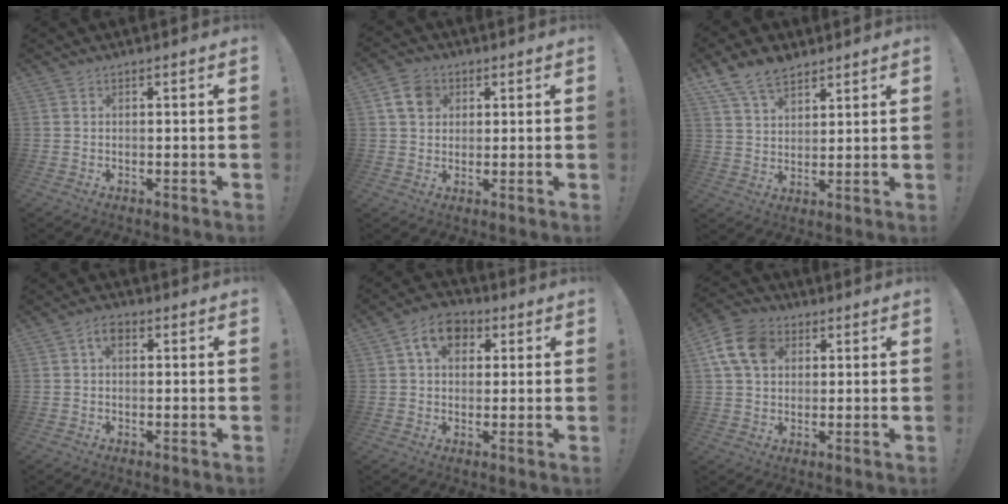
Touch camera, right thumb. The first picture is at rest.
{"total": 7.5, "force": [3.0, 5.9, 3.6], "torque": [-0.065, 0.002, 0.062]}
{"total": 9.9, "force": [7.2, 5.3, 4.1], "torque": [-0.081, -0.031, 0.141]}
{"total": 4.0, "force": [1.0, 2.4, 3.0], "torque": [-0.046, 0.007, 0.016]}
{"total": 9.6, "force": [3.4, 6.9, 5.7], "torque": [-0.085, 0.007, 0.062]}
{"total": 12.2, "force": [3.9, 9.2, 7.1], "torque": [-0.126, 0.003, 0.080]}